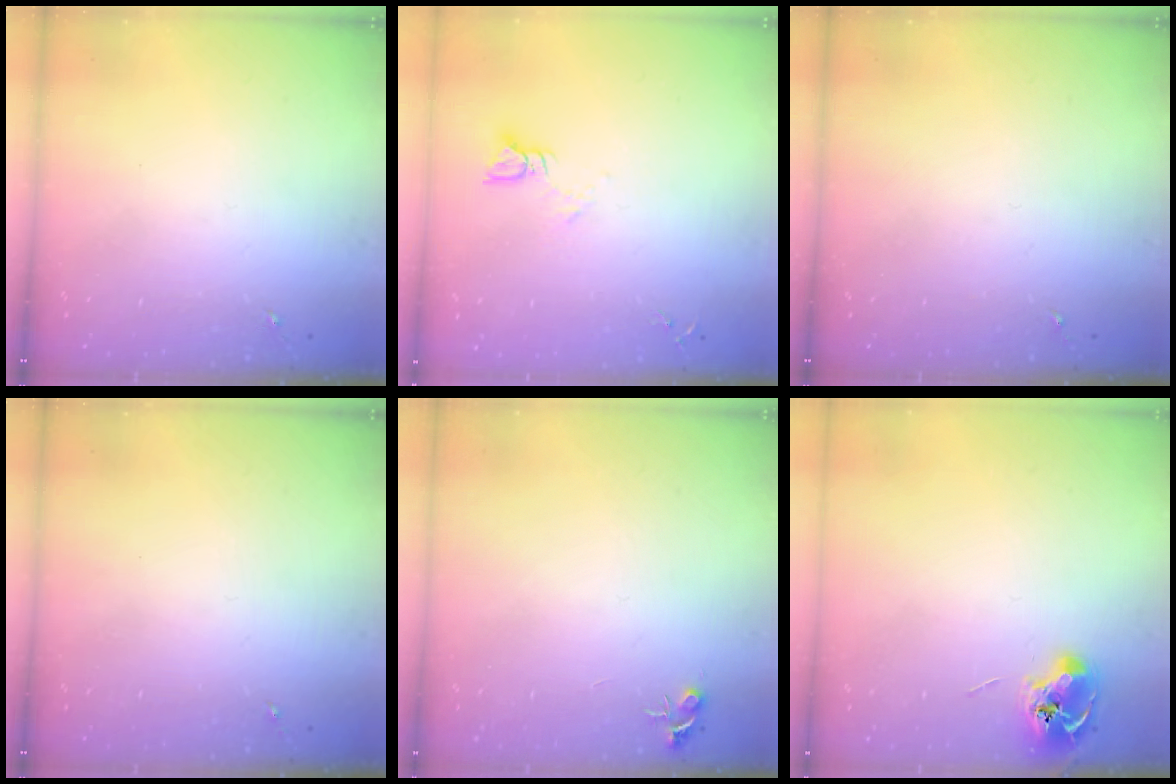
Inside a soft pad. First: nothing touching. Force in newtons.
{"total": 3.5, "press": 3.5, "slide": 0.2}
{"total": 0.0}
{"total": 0.0}
{"total": 4.7, "press": 4.7, "slide": 0.6}
{"total": 9.0, "press": 8.9, "slide": 0.8}